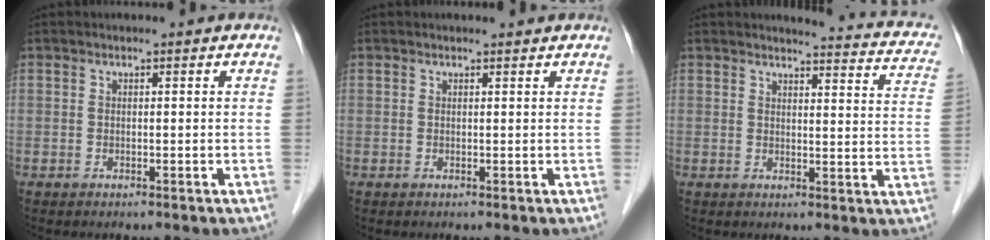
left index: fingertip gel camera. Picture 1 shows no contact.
{"total": 1.0, "force": [1.0, 0.1, 0.0], "torque": [-0.011, 0.000, 0.011]}
{"total": 11.9, "force": [10.8, 2.3, 4.5], "torque": [-0.031, -0.032, 0.090]}